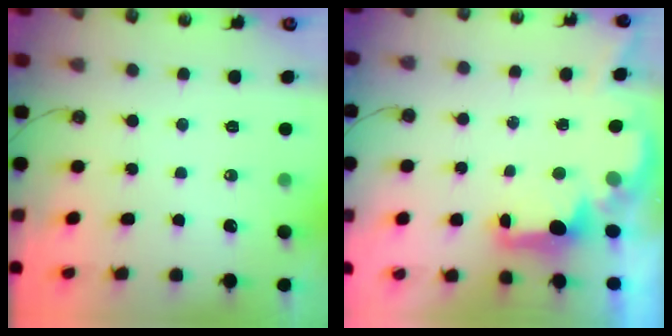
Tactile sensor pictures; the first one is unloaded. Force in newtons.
{"total": 3.4, "press": 3.3, "slide": 0.4}